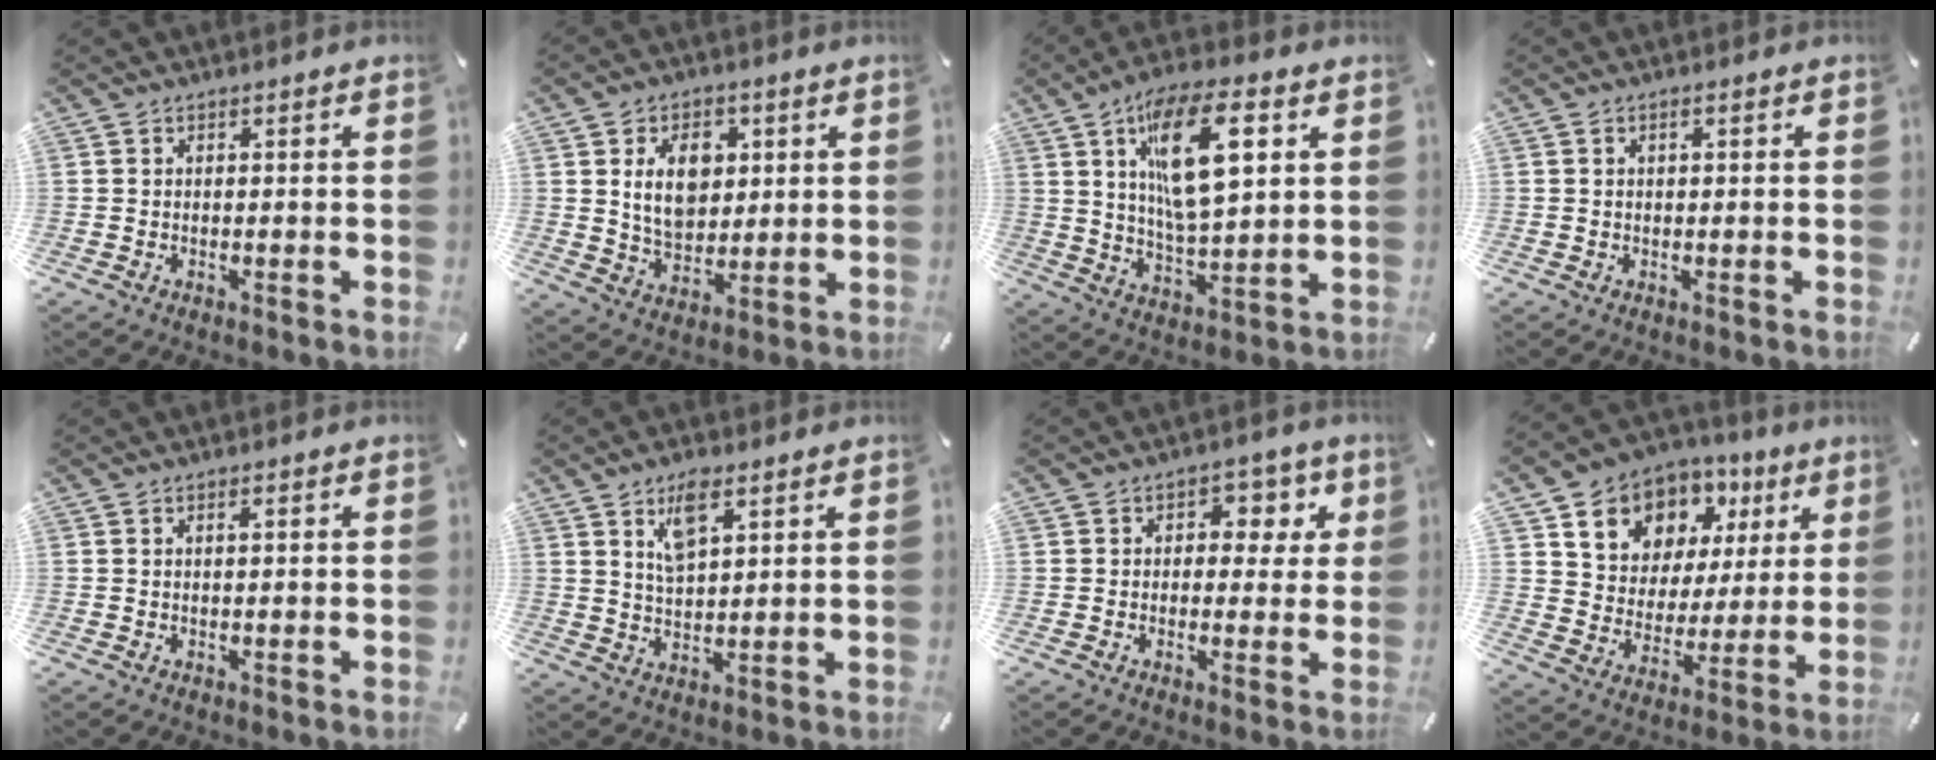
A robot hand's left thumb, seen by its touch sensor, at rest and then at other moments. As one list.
[{"total": 10.9, "force": [2.8, 8.2, 6.6], "torque": [-0.104, 0.001, 0.047]}, {"total": 17.9, "force": [6.8, 7.7, 14.7], "torque": [-0.260, -0.004, 0.110]}, {"total": 1.1, "force": [0.3, 0.5, 0.9], "torque": [-0.018, 0.005, 0.003]}, {"total": 1.1, "force": [0.4, 0.3, 1.0], "torque": [-0.020, 0.002, 0.005]}, {"total": 7.1, "force": [4.1, 3.1, 5.0], "torque": [-0.092, -0.006, 0.070]}, {"total": 6.0, "force": [1.6, 4.8, 3.2], "torque": [-0.021, -0.006, 0.016]}, {"total": 11.0, "force": [6.6, 8.6, 1.6], "torque": [-0.046, -0.055, 0.125]}]